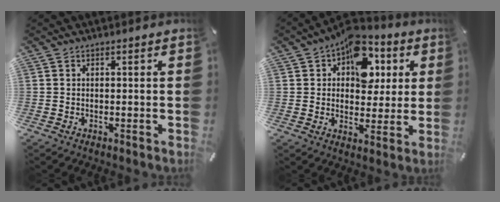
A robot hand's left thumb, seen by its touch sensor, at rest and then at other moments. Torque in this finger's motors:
{"motor_torque": [2.16, 2.31, 1.29, -1.18, 0.46]}